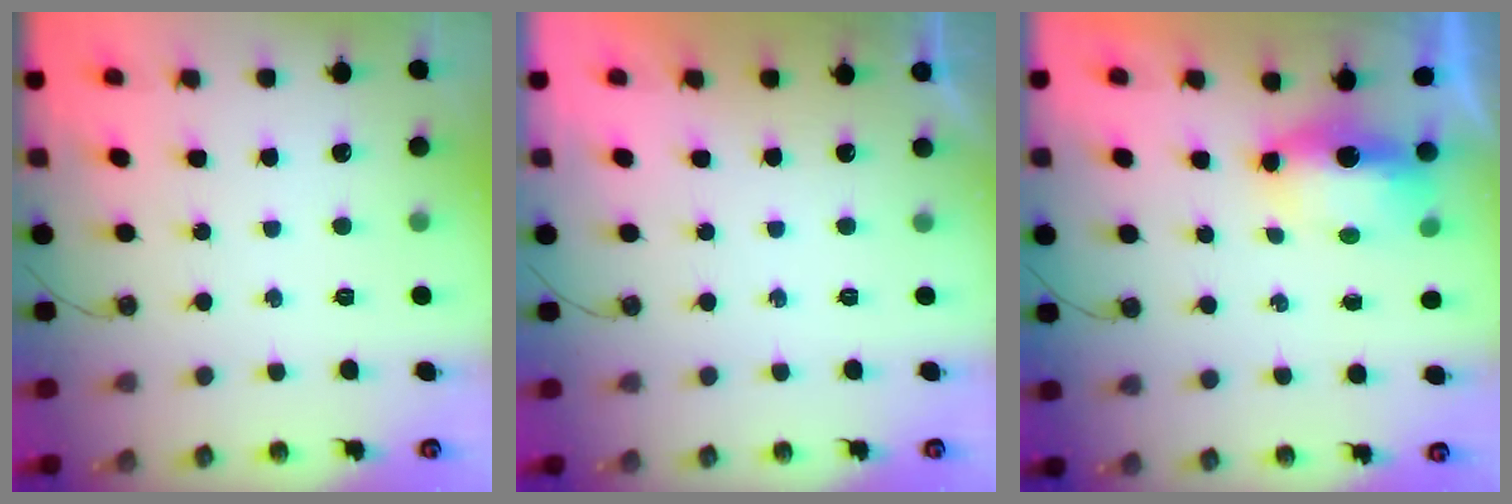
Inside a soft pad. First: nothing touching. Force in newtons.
{"total": 0.0}
{"total": 11.4, "press": 8.3, "slide": 7.7}